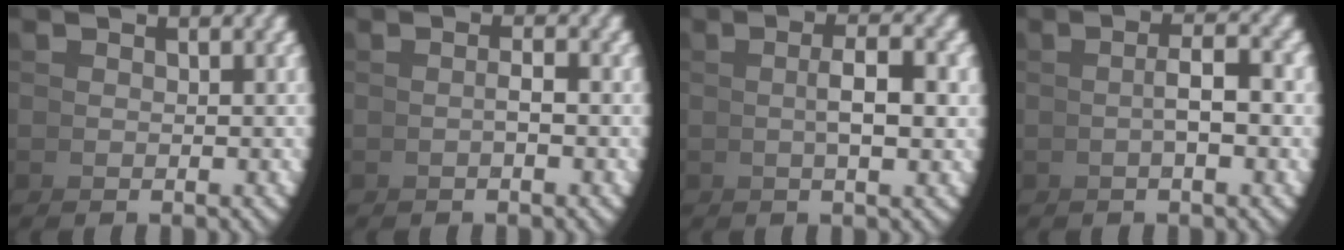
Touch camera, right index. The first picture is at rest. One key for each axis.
{"total": 1.0, "fx": -0.5, "fy": -0.2, "fz": 0.9, "tx": -0.011, "ty": 0.007, "tz": -0.008}
{"total": 2.9, "fx": 0.7, "fy": 0.3, "fz": 2.8, "tx": -0.034, "ty": 0.014, "tz": 0.008}
{"total": 2.4, "fx": 0.2, "fy": 0.2, "fz": 2.4, "tx": -0.025, "ty": 0.020, "tz": -0.001}